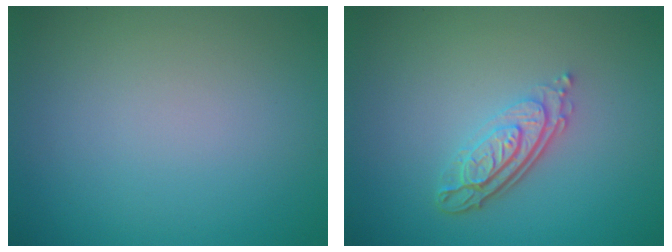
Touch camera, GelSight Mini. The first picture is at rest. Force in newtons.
{"total": 4.0, "press": 2.8, "slide": 2.9}